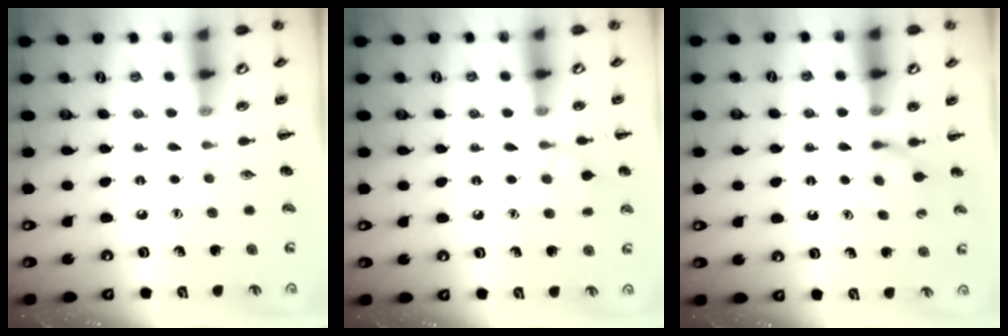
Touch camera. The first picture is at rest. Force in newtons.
{"total": 7.3, "press": 6.9, "slide": 2.1}
{"total": 3.7, "press": 3.5, "slide": 1.2}